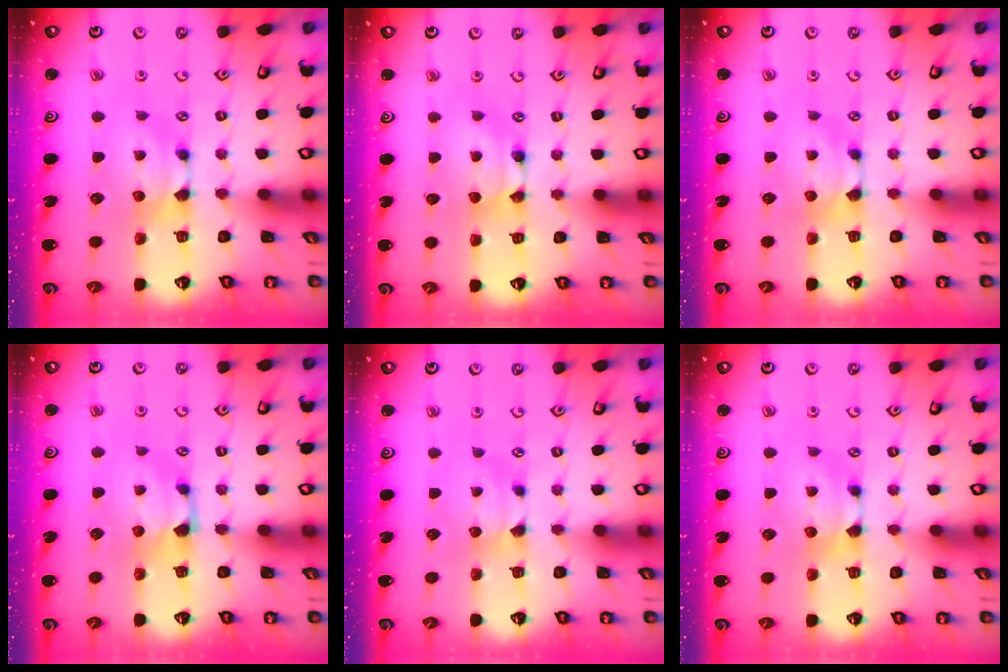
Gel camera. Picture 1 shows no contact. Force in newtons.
{"total": 1.5, "press": 1.5, "slide": 0.2}
{"total": 0.0}
{"total": 0.6, "press": 0.1, "slide": 0.6}
{"total": 1.1, "press": 1.0, "slide": 0.2}
{"total": 0.0}